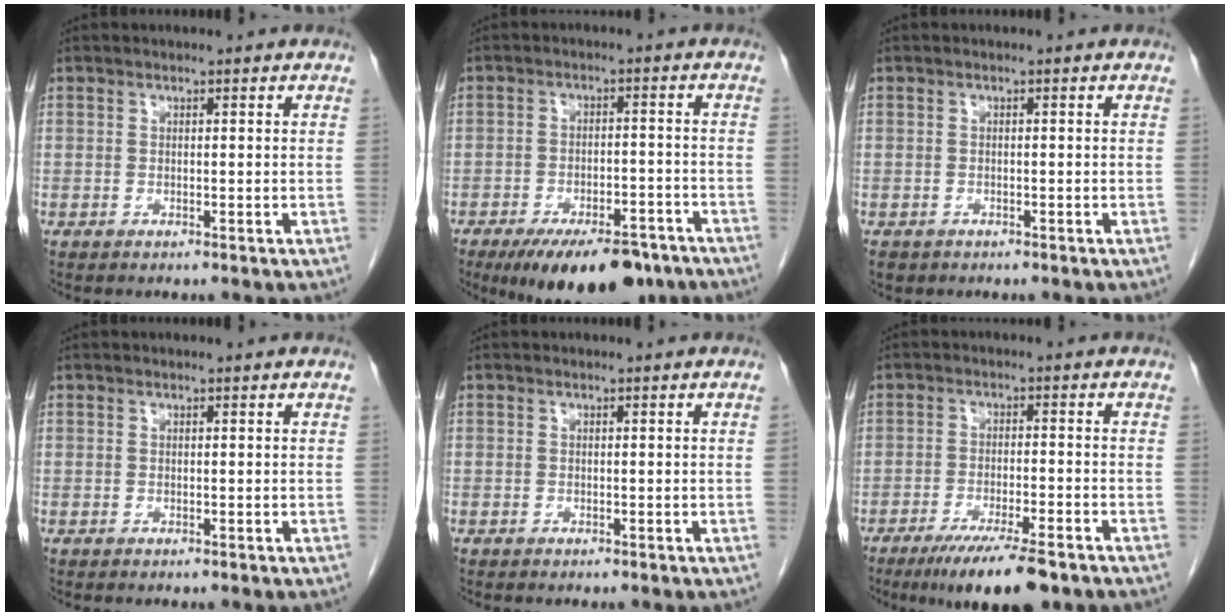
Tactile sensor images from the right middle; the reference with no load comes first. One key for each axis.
{"total": 13.7, "fx": -10.4, "fy": 4.8, "fz": 7.5, "tx": -0.093, "ty": -0.002, "tz": -0.152}
{"total": 1.6, "fx": -1.1, "fy": 1.1, "fz": 0.4, "tx": -0.012, "ty": 0.000, "tz": -0.014}
{"total": 0.0}
{"total": 0.0}
{"total": 10.1, "fx": -7.3, "fy": 1.4, "fz": 6.9, "tx": -0.106, "ty": -0.020, "tz": -0.114}